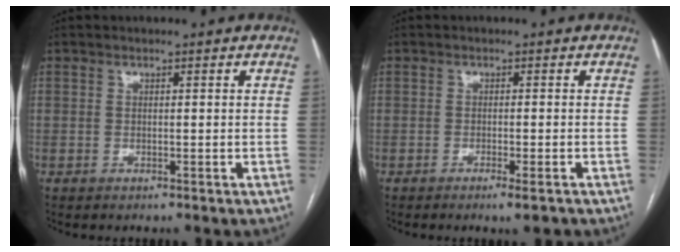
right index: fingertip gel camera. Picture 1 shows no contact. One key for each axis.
{"total": 2.3, "fx": -1.5, "fy": 0.1, "fz": 1.7, "tx": -0.024, "ty": -0.004, "tz": -0.022}